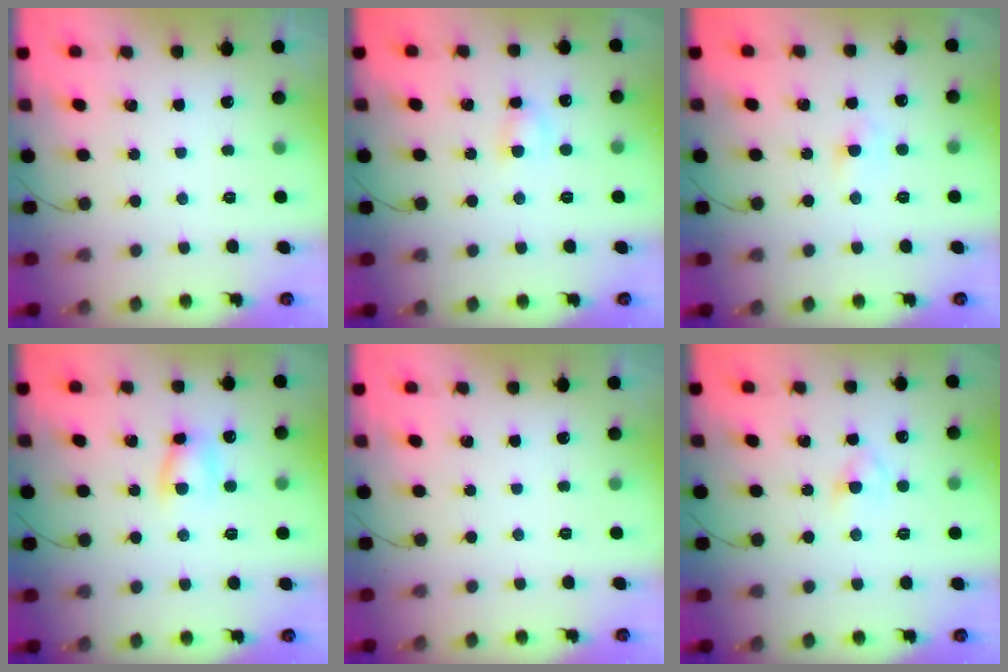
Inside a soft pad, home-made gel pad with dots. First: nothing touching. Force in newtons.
{"total": 2.7, "press": 2.5, "slide": 1.0}
{"total": 2.6, "press": 2.3, "slide": 1.1}
{"total": 6.3, "press": 6.3, "slide": 0.6}
{"total": 0.0}
{"total": 3.1, "press": 2.9, "slide": 1.2}